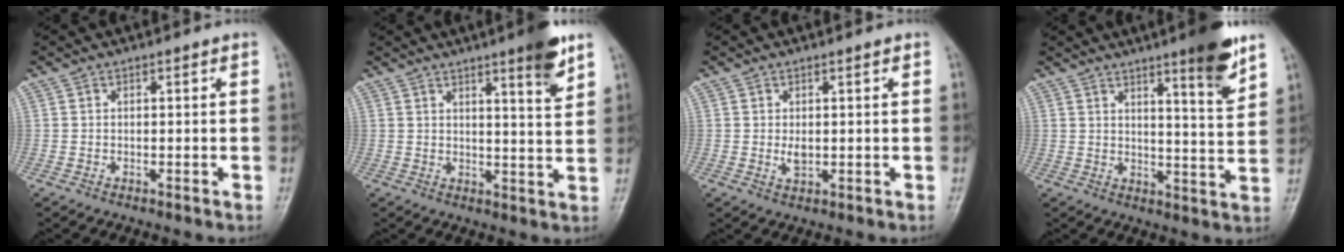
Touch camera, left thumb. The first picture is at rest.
{"total": 7.5, "force": [4.7, 0.9, 5.8], "torque": [-0.072, -0.030, 0.064]}
{"total": 2.4, "force": [0.2, 1.5, 1.9], "torque": [-0.023, -0.006, 0.006]}
{"total": 9.9, "force": [6.4, 1.2, 7.4], "torque": [-0.090, -0.043, 0.089]}